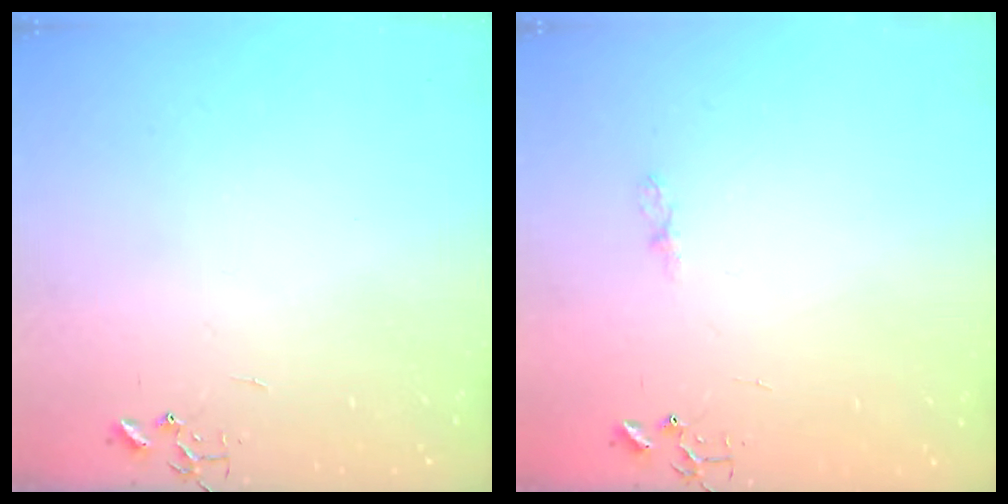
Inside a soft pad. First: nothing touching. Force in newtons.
{"total": 4.0, "press": 4.0, "slide": 0.6}